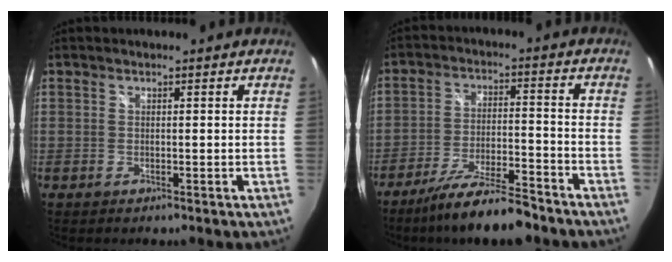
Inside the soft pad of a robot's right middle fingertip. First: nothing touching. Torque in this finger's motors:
{"motor_torque": [1.10, -1.04, 0.38, 0.16]}